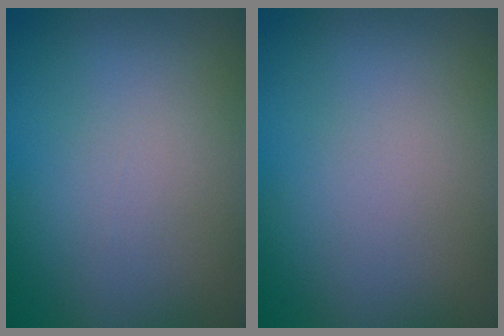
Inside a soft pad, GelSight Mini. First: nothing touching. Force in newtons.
{"total": 0.0}